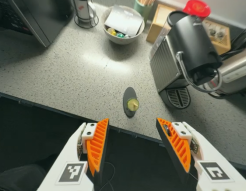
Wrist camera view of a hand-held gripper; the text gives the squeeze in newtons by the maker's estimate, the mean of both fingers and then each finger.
{"total": 0.0}